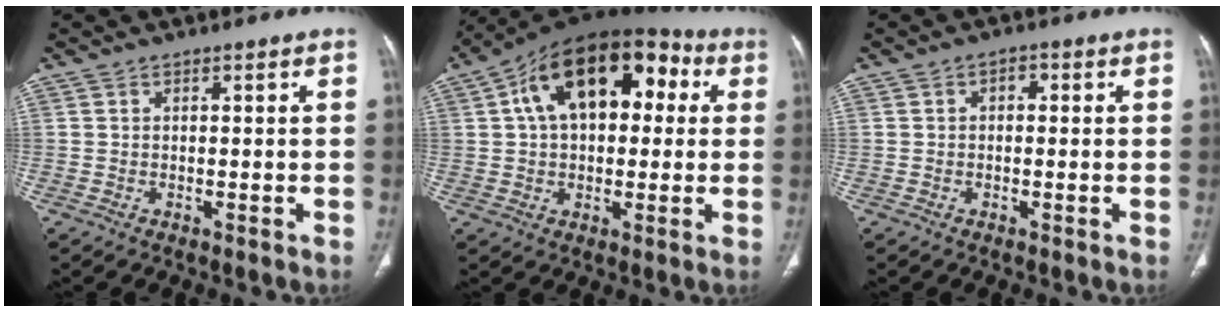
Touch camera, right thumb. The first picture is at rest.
{"total": 20.2, "force": [5.1, 11.9, 15.4], "torque": [-0.216, 0.038, 0.070]}
{"total": 1.8, "force": [0.2, 1.2, 1.3], "torque": [-0.011, 0.006, -0.002]}